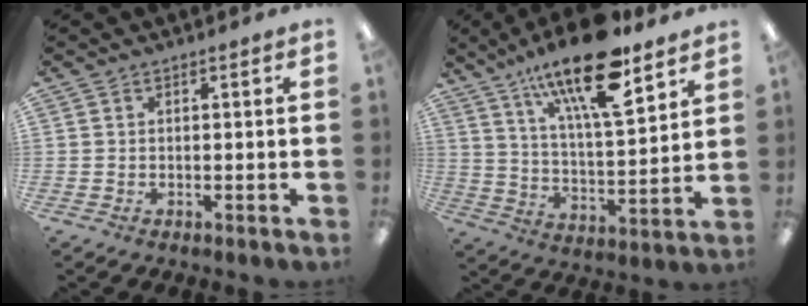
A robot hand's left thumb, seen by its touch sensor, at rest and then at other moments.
{"total": 20.8, "force": [14.1, 6.2, 14.0], "torque": [-0.233, -0.077, 0.231]}